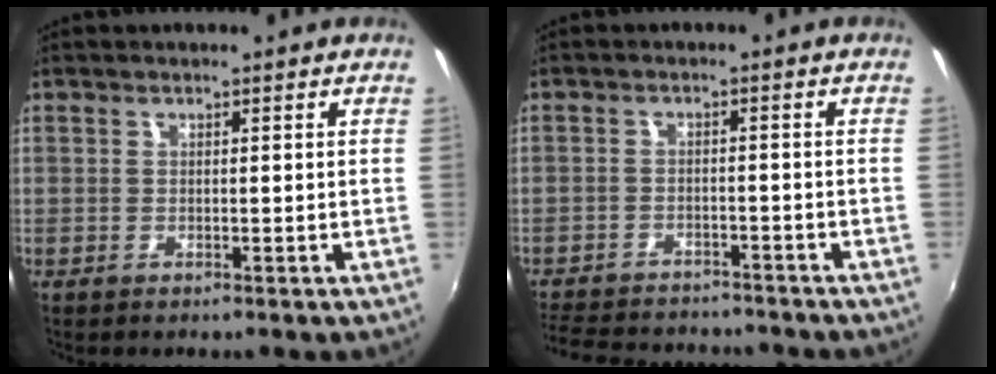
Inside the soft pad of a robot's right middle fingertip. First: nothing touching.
{"total": 14.3, "force": [-12.5, 4.6, 5.0], "torque": [-0.126, -0.003, -0.185]}